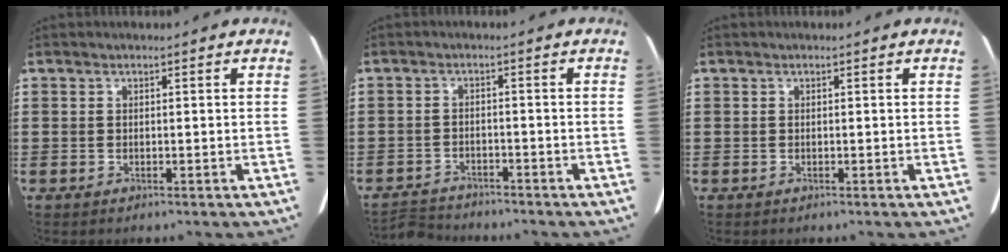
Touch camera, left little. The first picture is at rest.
{"total": 2.5, "force": [-2.5, 0.1, -0.1], "torque": [-0.005, -0.002, -0.054]}
{"total": 0.0}